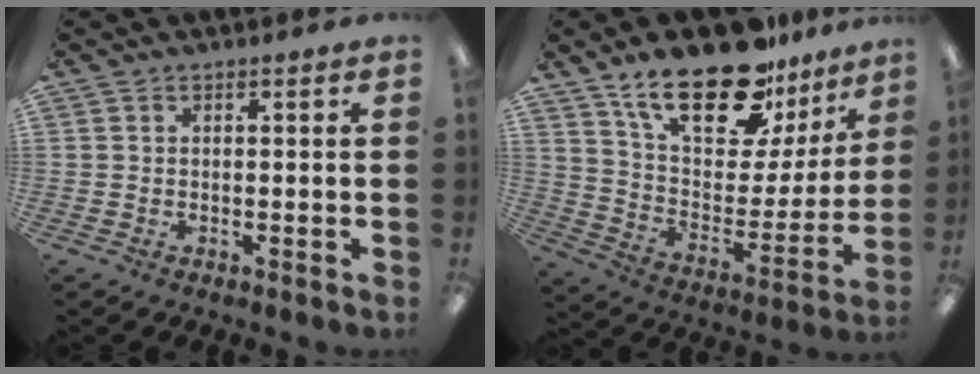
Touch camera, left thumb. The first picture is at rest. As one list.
[{"total": 24.2, "force": [17.3, 10.2, 13.5], "torque": [-0.223, -0.109, 0.303]}]